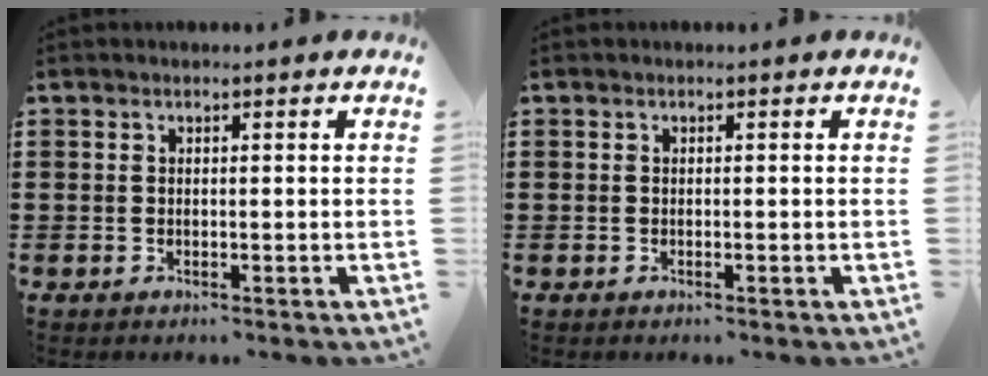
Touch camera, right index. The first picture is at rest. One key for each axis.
{"total": 0.0}